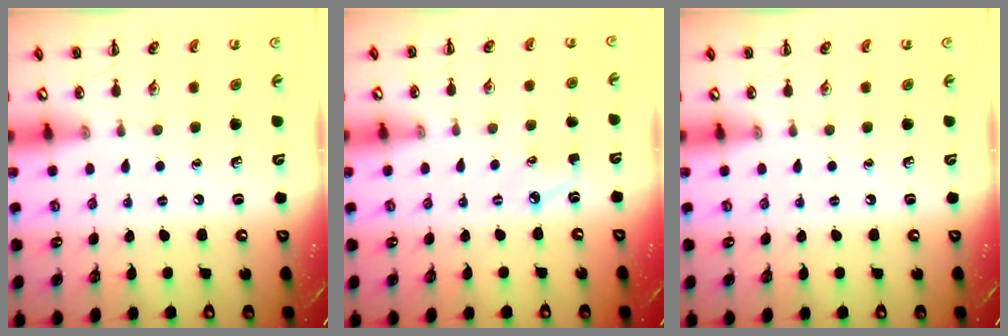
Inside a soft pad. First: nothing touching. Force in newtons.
{"total": 2.8, "press": 2.7, "slide": 0.7}
{"total": 0.0}